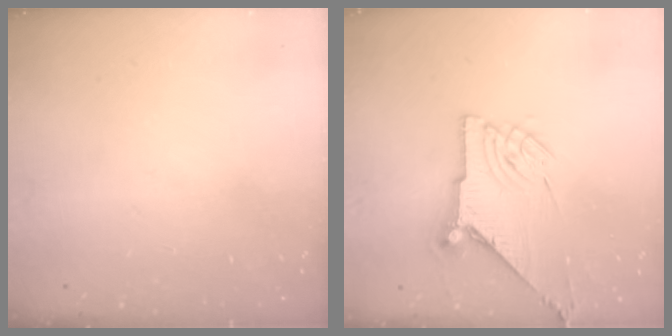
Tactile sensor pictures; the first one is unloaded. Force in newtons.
{"total": 11.3, "press": 11.3, "slide": 0.9}